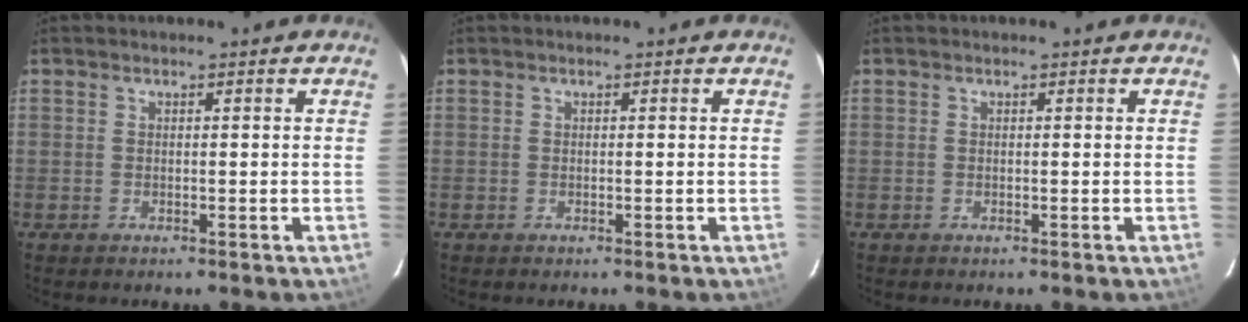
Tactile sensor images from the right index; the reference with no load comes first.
{"total": 0.0}
{"total": 0.0}